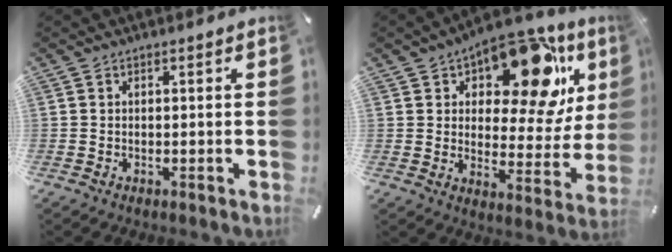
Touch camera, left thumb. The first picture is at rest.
{"total": 19.8, "force": [11.9, 9.6, 12.5], "torque": [-0.172, -0.083, 0.196]}